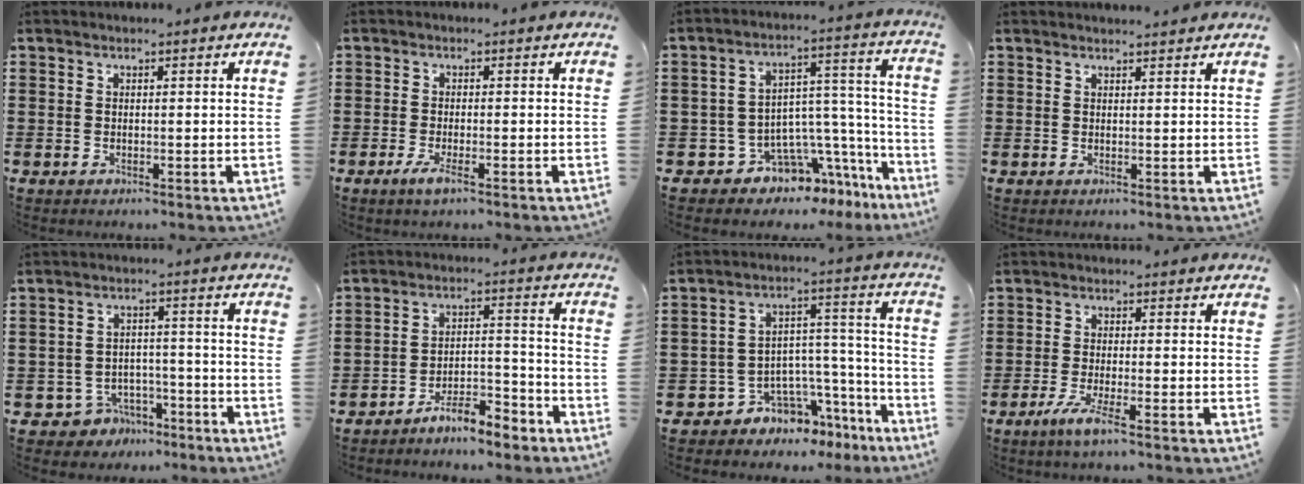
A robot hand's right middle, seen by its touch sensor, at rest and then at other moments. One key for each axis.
{"total": 2.4, "fx": -1.3, "fy": 0.4, "fz": 2.0, "tx": -0.050, "ty": -0.008, "tz": -0.027}
{"total": 6.7, "fx": -5.4, "fy": 3.5, "fz": 1.8, "tx": -0.048, "ty": -0.012, "tz": -0.098}
{"total": 1.0, "fx": 1.0, "fy": 0.0, "fz": 0.1, "tx": -0.004, "ty": -0.002, "tz": 0.018}
{"total": 4.3, "fx": -3.7, "fy": 2.2, "fz": 0.7, "tx": -0.038, "ty": 0.006, "tz": -0.078}
{"total": 5.9, "fx": -5.5, "fy": 0.8, "fz": 1.9, "tx": -0.039, "ty": 0.008, "tz": -0.108}
{"total": 5.9, "fx": -4.8, "fy": 3.3, "fz": 0.4, "tx": -0.020, "ty": 0.003, "tz": -0.089}
{"total": 3.9, "fx": -2.3, "fy": 0.0, "fz": 3.2, "tx": -0.075, "ty": -0.016, "tz": -0.043}